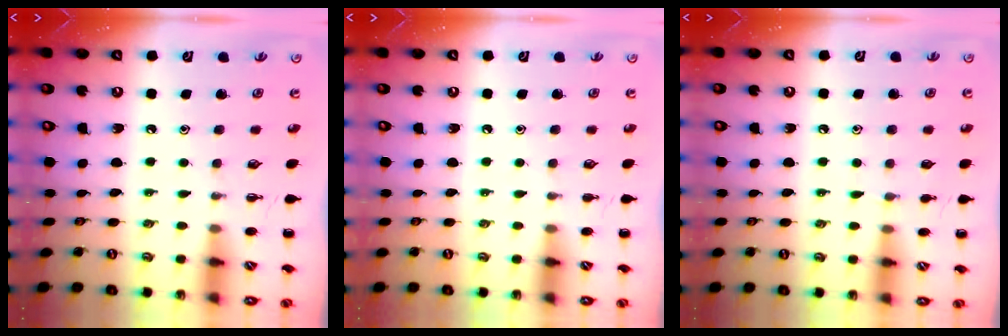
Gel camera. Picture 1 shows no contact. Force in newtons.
{"total": 0.0}
{"total": 3.5, "press": 3.3, "slide": 1.1}